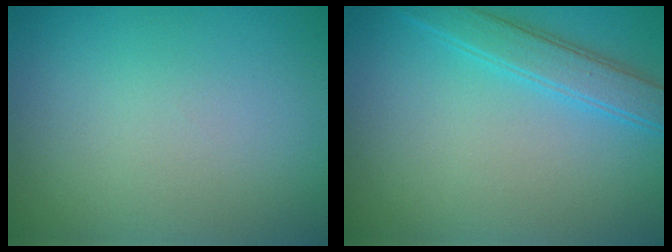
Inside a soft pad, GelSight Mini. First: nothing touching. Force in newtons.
{"total": 3.0, "press": 3.0, "slide": 0.0}